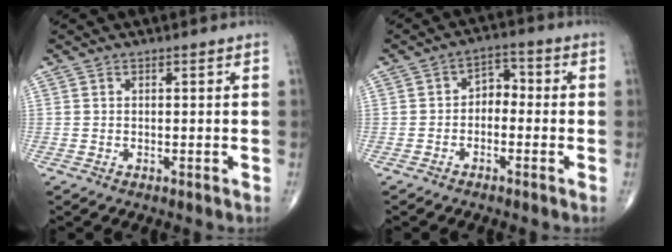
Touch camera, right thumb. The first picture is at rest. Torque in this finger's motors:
{"motor_torque": [0.14, -0.14, -0.09, -0.18, 0.03]}